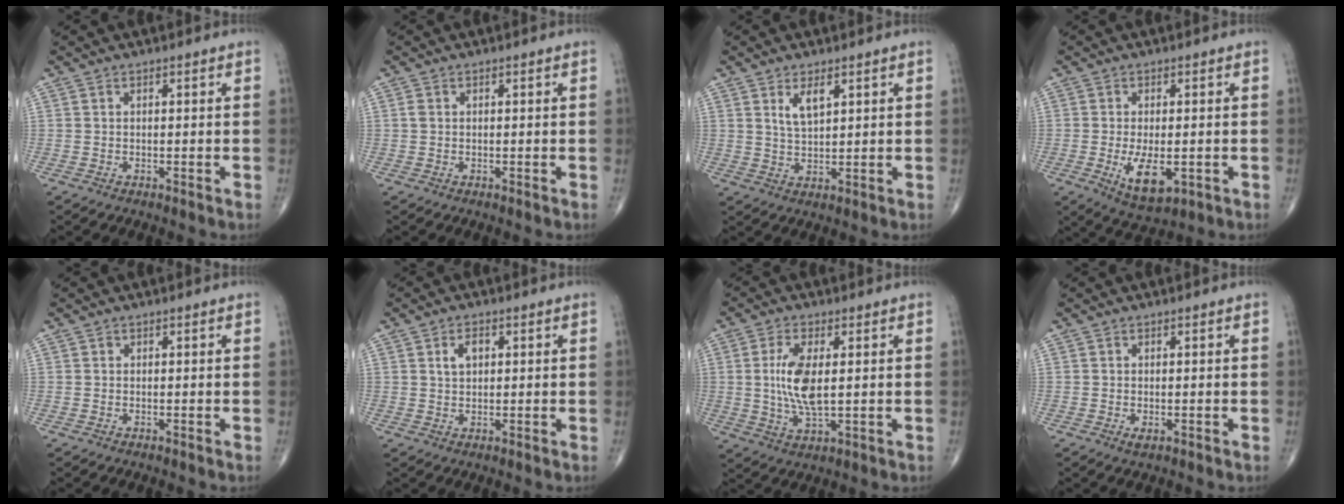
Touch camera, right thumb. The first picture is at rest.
{"total": 0.8, "force": [0.1, 0.6, 0.4], "torque": [-0.008, 0.001, 0.000]}
{"total": 4.2, "force": [2.1, 1.7, 3.2], "torque": [-0.053, -0.015, 0.042]}
{"total": 7.5, "force": [-1.8, 3.5, 6.4], "torque": [-0.105, -0.015, -0.021]}
{"total": 0.0}
{"total": 3.2, "force": [1.0, 2.0, 2.3], "torque": [-0.033, 0.002, 0.018]}
{"total": 9.0, "force": [0.9, 3.6, 8.2], "torque": [-0.170, -0.012, 0.020]}
{"total": 1.1, "force": [-0.4, 0.5, 1.0], "torque": [-0.015, -0.003, -0.006]}